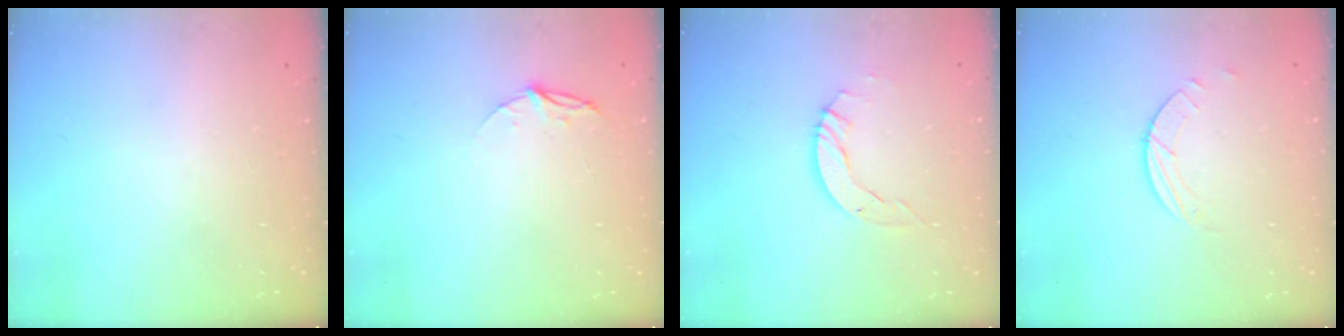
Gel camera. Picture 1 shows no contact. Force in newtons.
{"total": 4.4, "press": 4.4, "slide": 0.4}
{"total": 4.9, "press": 4.9, "slide": 0.1}
{"total": 2.0, "press": 2.0, "slide": 0.2}